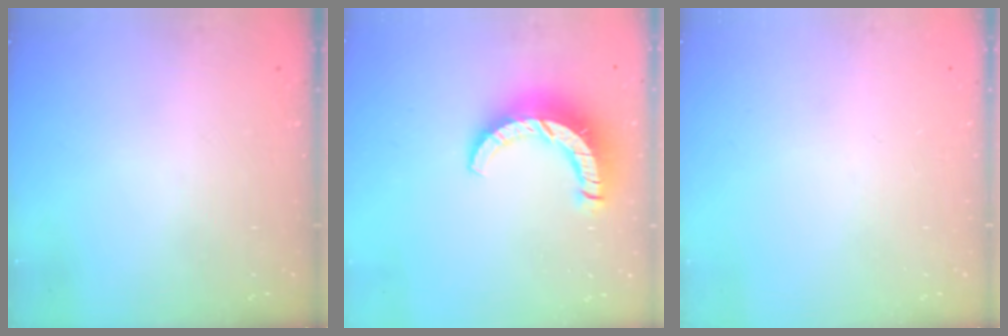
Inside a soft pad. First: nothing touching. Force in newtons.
{"total": 11.4, "press": 11.3, "slide": 1.1}
{"total": 0.0}